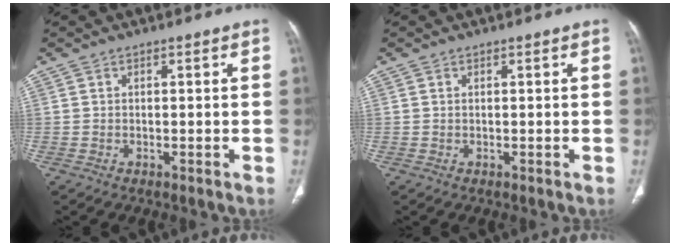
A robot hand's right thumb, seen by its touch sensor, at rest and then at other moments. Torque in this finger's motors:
{"motor_torque": [1.44, 1.36, 0.17, -0.34, -0.01]}